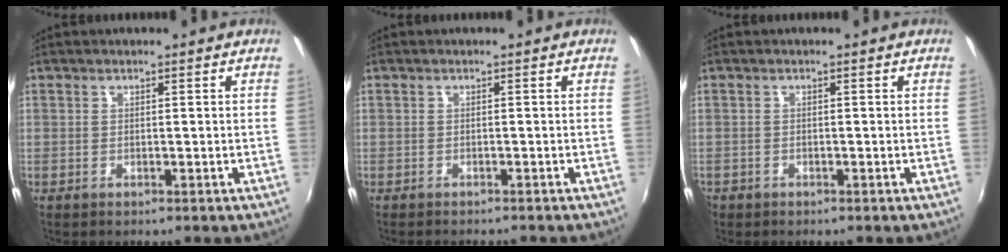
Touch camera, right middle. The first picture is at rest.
{"total": 2.1, "force": [-2.0, 0.2, 0.7], "torque": [-0.022, -0.011, -0.033]}
{"total": 1.5, "force": [-1.1, 1.0, 0.2], "torque": [-0.011, -0.003, -0.020]}